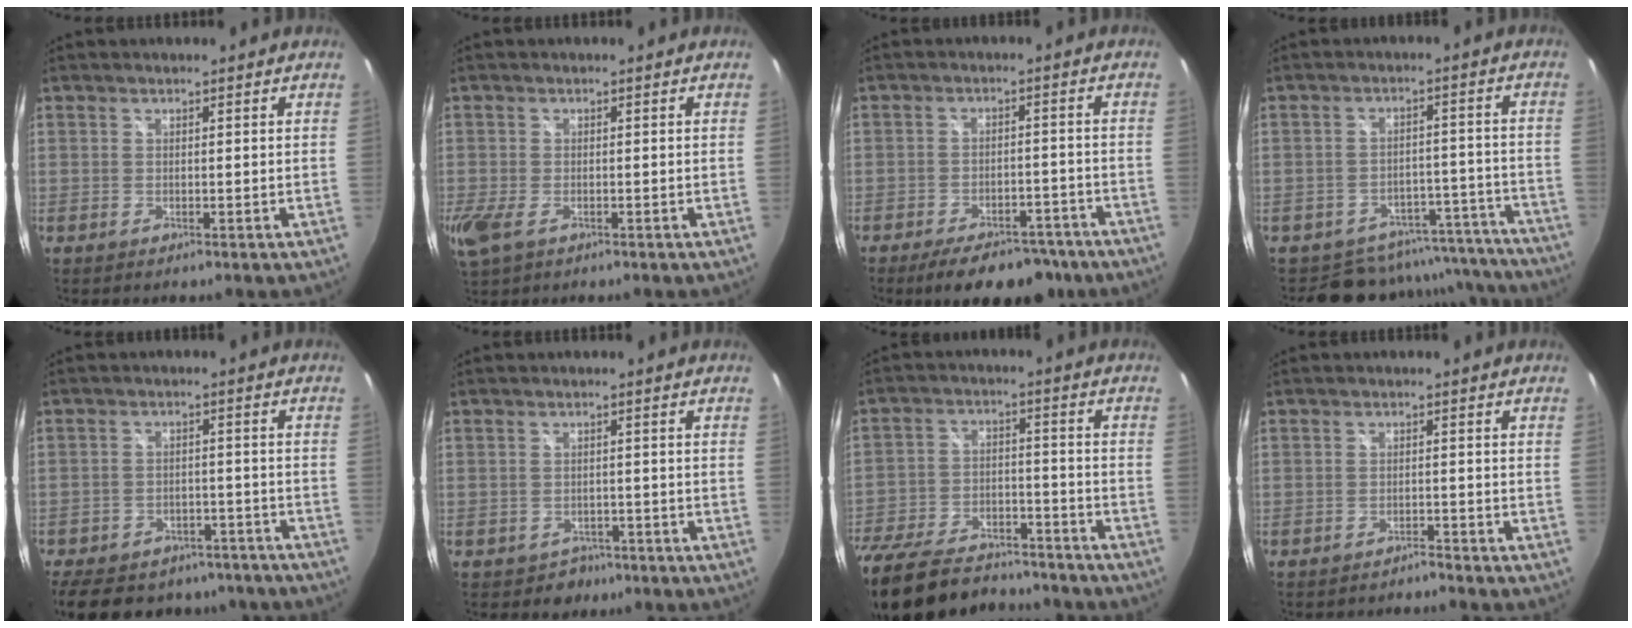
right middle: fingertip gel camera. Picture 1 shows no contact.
{"total": 6.0, "force": [-2.8, 3.3, 4.1], "torque": [-0.097, -0.020, -0.050]}
{"total": 12.8, "force": [-9.9, 5.4, 6.1], "torque": [-0.121, -0.003, -0.132]}
{"total": 14.8, "force": [-13.3, 6.3, 1.4], "torque": [-0.021, 0.051, -0.160]}
{"total": 21.8, "force": [-17.5, 10.2, 8.1], "torque": [-0.191, 0.015, -0.223]}
{"total": 3.7, "force": [-2.3, 2.9, 0.3], "torque": [-0.014, 0.004, -0.028]}
{"total": 26.9, "force": [-20.9, 11.4, 12.4], "torque": [-0.282, -0.022, -0.310]}
{"total": 2.2, "force": [-2.2, 0.3, 0.2], "torque": [-0.012, -0.005, -0.034]}